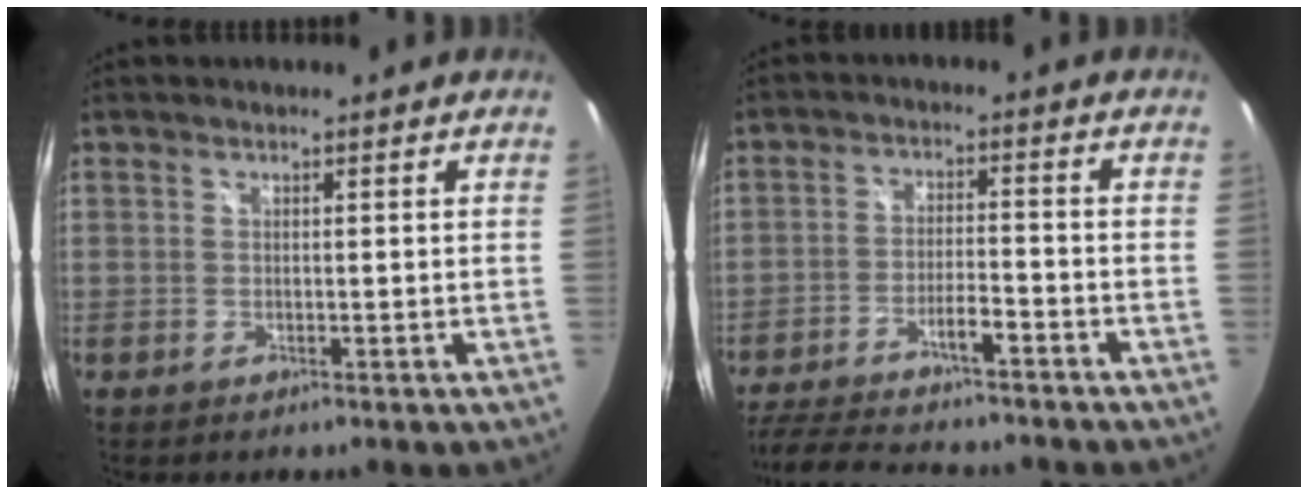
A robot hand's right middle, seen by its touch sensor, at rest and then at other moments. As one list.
[{"total": 15.8, "force": [-13.5, 2.7, 7.7], "torque": [-0.160, -0.008, -0.217]}]